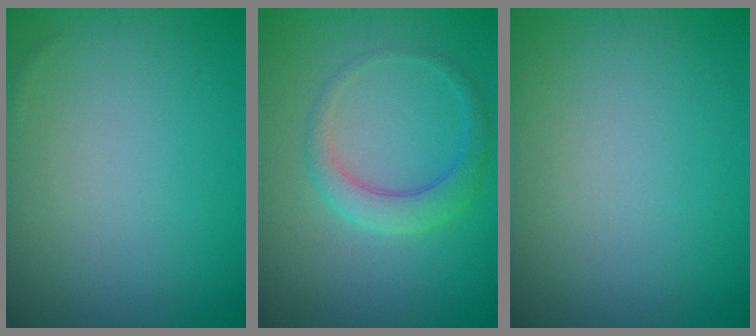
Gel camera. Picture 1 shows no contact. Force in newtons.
{"total": 3.0, "press": 3.0, "slide": 0.1}
{"total": 0.0}